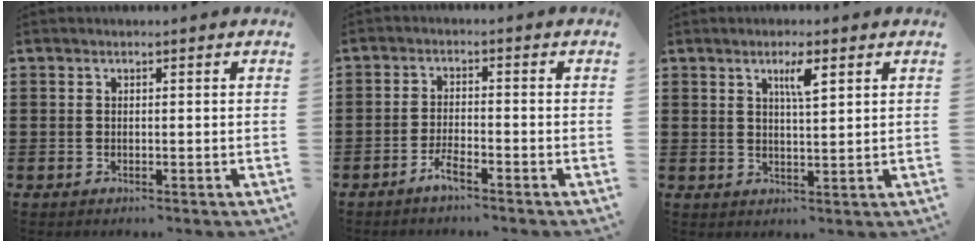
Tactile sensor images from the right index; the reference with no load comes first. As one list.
[{"total": 2.8, "force": [-2.2, 0.2, 1.7], "torque": [-0.038, 0.001, -0.043]}, {"total": 3.6, "force": [1.9, 0.6, 3.0], "torque": [-0.057, 0.002, 0.029]}]